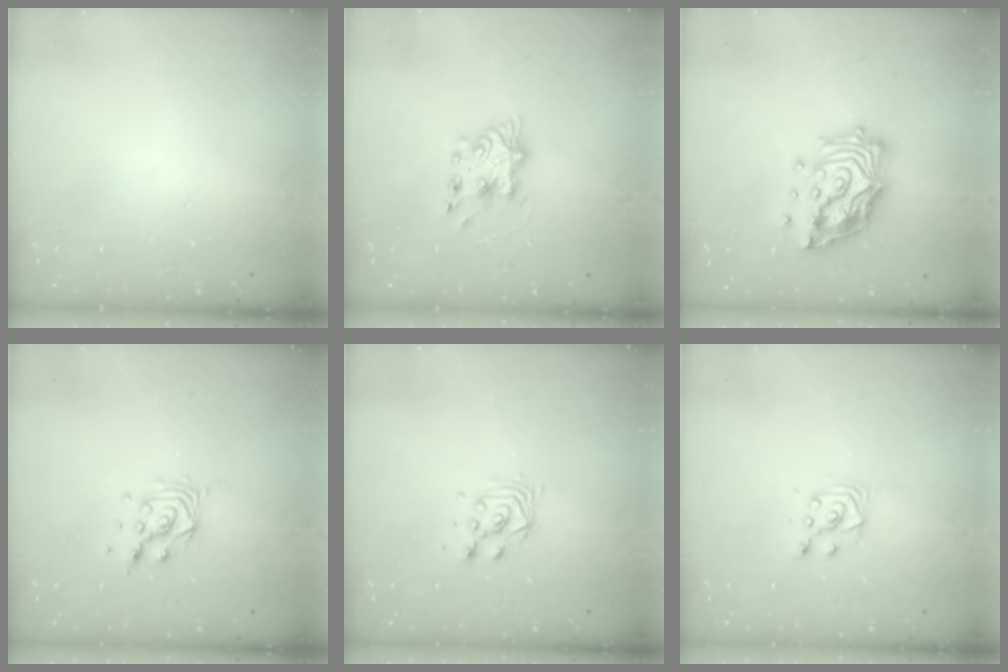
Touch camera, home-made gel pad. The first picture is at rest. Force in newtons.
{"total": 7.9, "press": 7.8, "slide": 1.0}
{"total": 17.7, "press": 17.6, "slide": 2.0}
{"total": 8.2, "press": 8.2, "slide": 0.6}
{"total": 5.8, "press": 5.8, "slide": 0.5}
{"total": 3.7, "press": 3.7, "slide": 0.3}